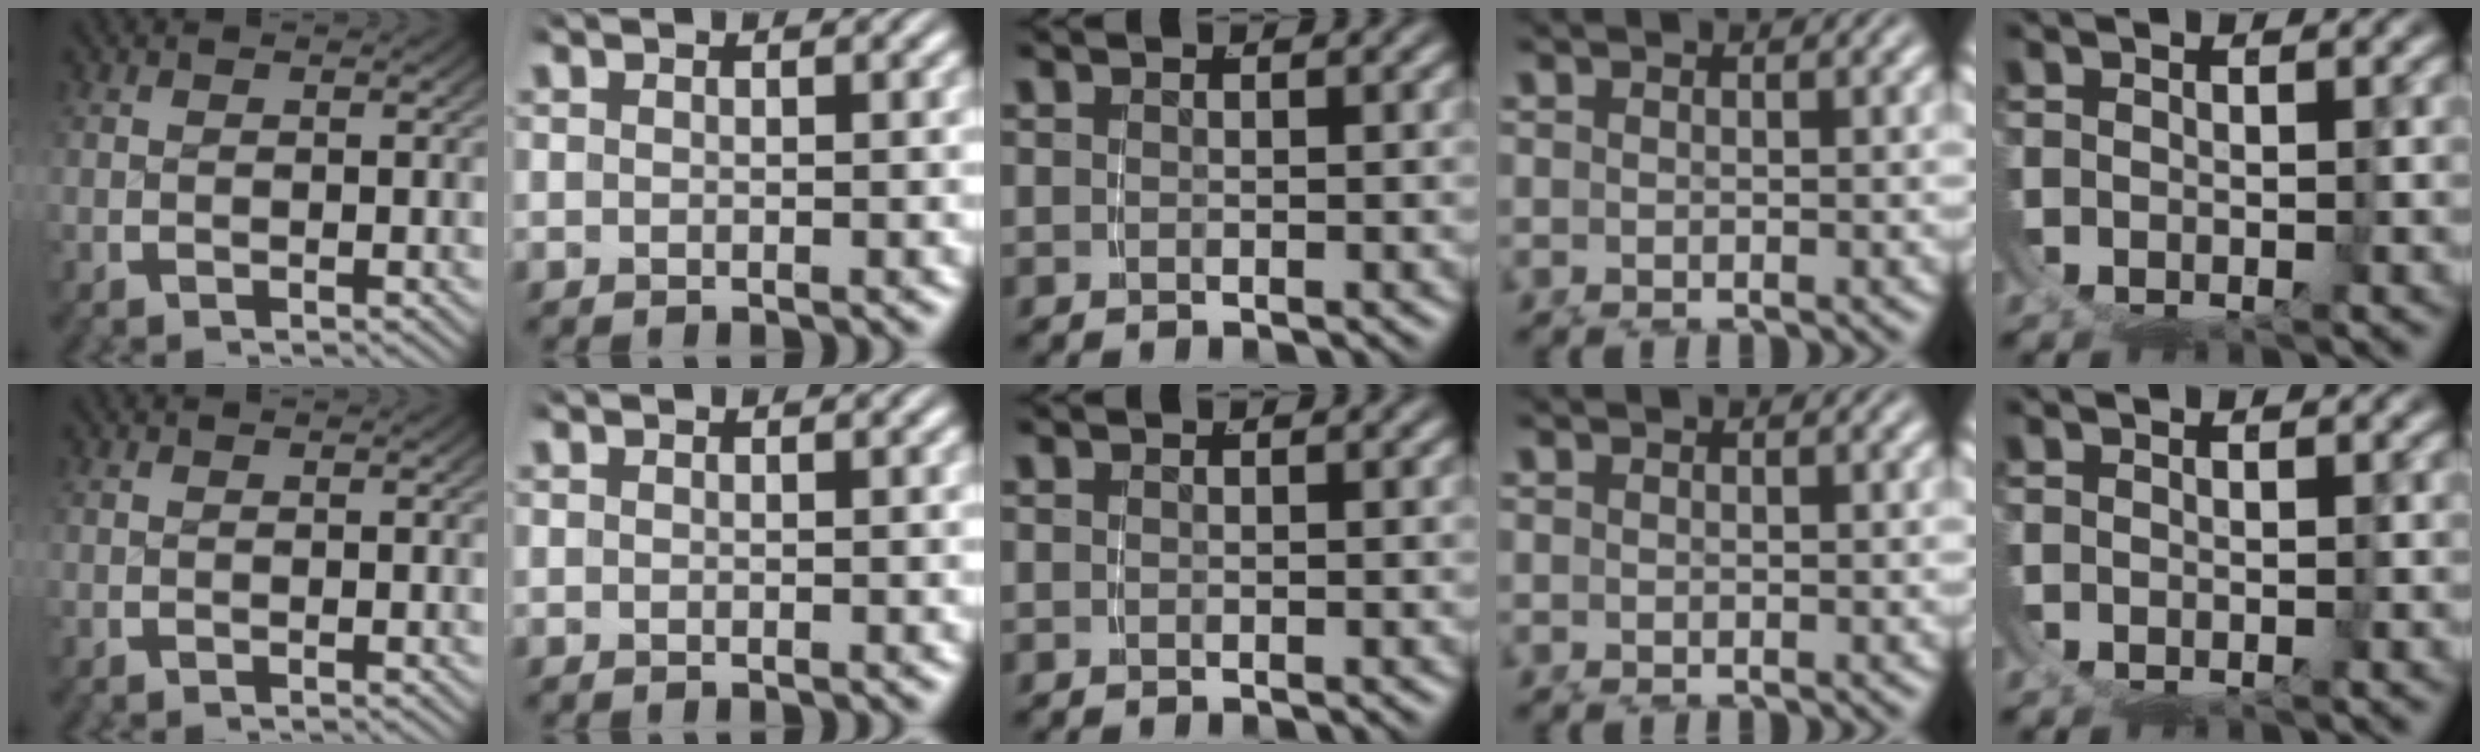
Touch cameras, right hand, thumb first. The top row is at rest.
{}